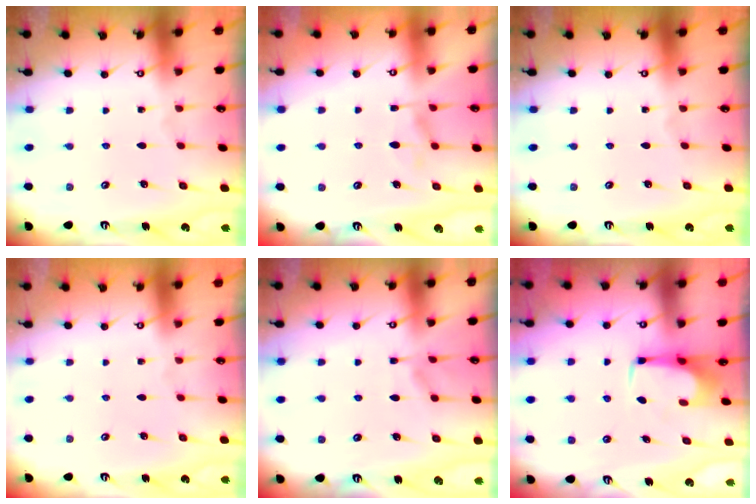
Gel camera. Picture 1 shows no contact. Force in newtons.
{"total": 1.2, "press": 0.0, "slide": 1.2}
{"total": 0.0}
{"total": 1.5, "press": 1.4, "slide": 0.6}
{"total": 5.1, "press": 5.1, "slide": 0.5}
{"total": 1.8, "press": 1.6, "slide": 0.6}